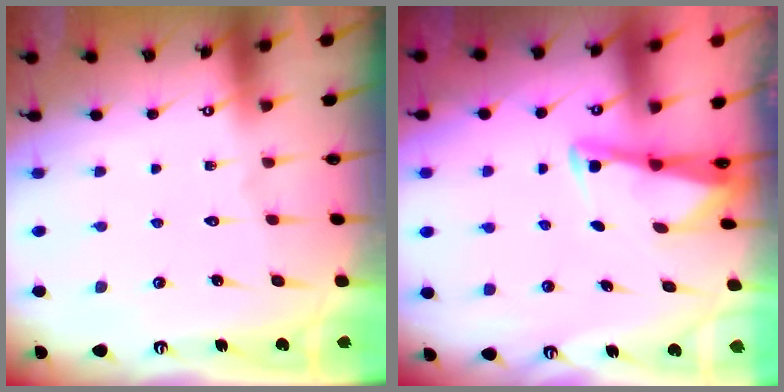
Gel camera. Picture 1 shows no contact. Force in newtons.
{"total": 2.8, "press": 2.8, "slide": 0.2}